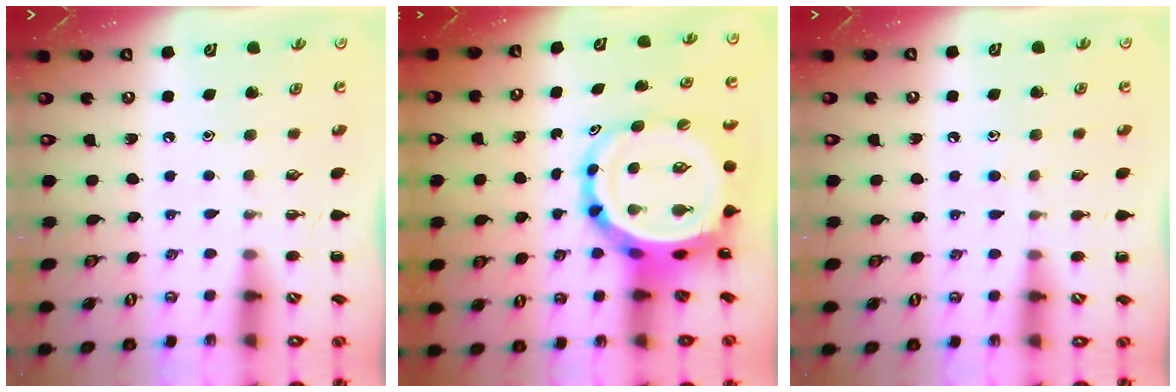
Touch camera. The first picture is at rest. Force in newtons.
{"total": 10.4, "press": 9.9, "slide": 3.2}
{"total": 4.3, "press": 4.0, "slide": 1.6}